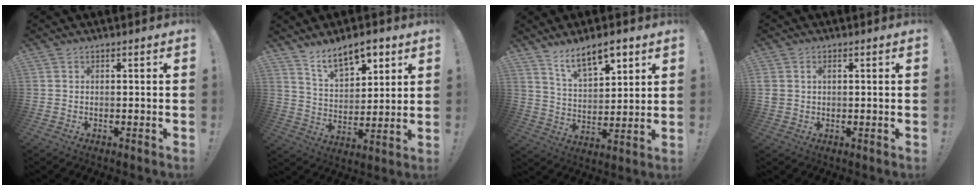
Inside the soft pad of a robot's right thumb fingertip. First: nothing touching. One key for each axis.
{"total": 11.7, "fx": 8.2, "fy": 5.7, "fz": 6.1, "tx": -0.093, "ty": -0.044, "tz": 0.151}
{"total": 11.6, "fx": 7.9, "fy": 5.0, "fz": 6.8, "tx": -0.102, "ty": -0.040, "tz": 0.141}
{"total": 2.3, "fx": 0.7, "fy": 1.8, "fz": 1.1, "tx": -0.016, "ty": 0.000, "tz": 0.012}